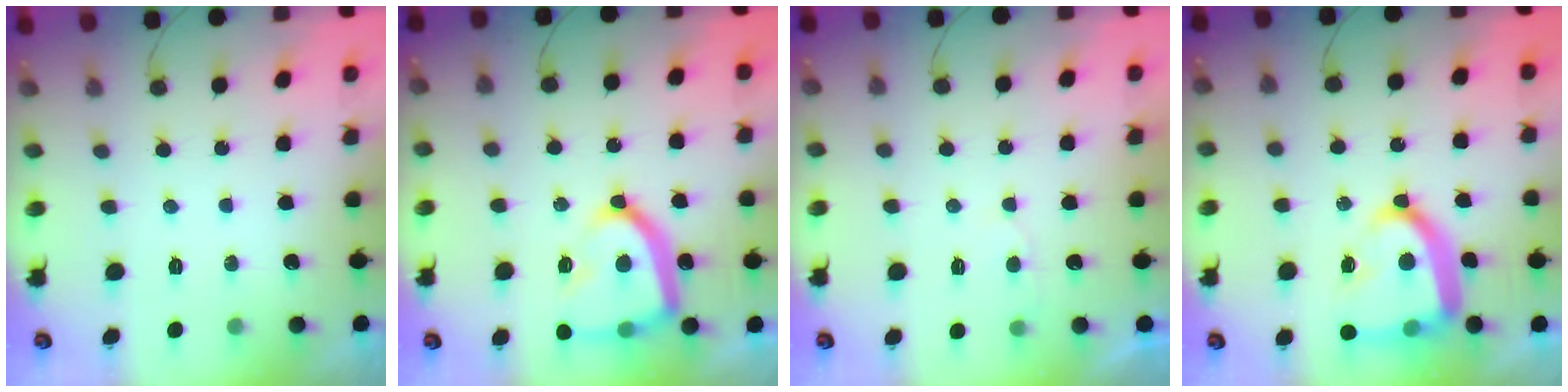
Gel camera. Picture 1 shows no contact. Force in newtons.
{"total": 19.0, "press": 18.9, "slide": 1.7}
{"total": 2.7, "press": 2.7, "slide": 0.3}
{"total": 17.3, "press": 17.3, "slide": 1.6}